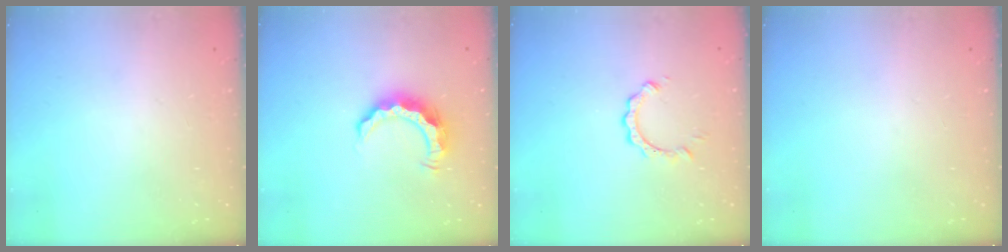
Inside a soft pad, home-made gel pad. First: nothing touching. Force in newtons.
{"total": 8.4, "press": 8.3, "slide": 0.6}
{"total": 3.0, "press": 3.0, "slide": 0.1}
{"total": 0.0}